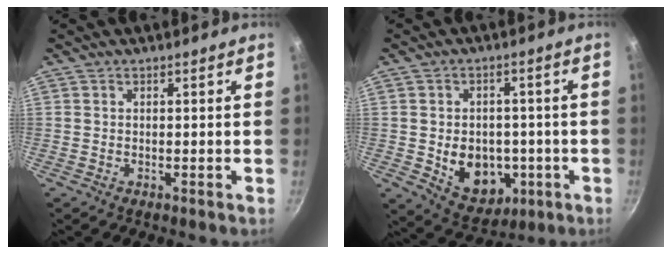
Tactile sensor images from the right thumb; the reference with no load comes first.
{"total": 12.0, "force": [-2.2, 9.3, 7.3], "torque": [-0.068, 0.000, -0.013]}